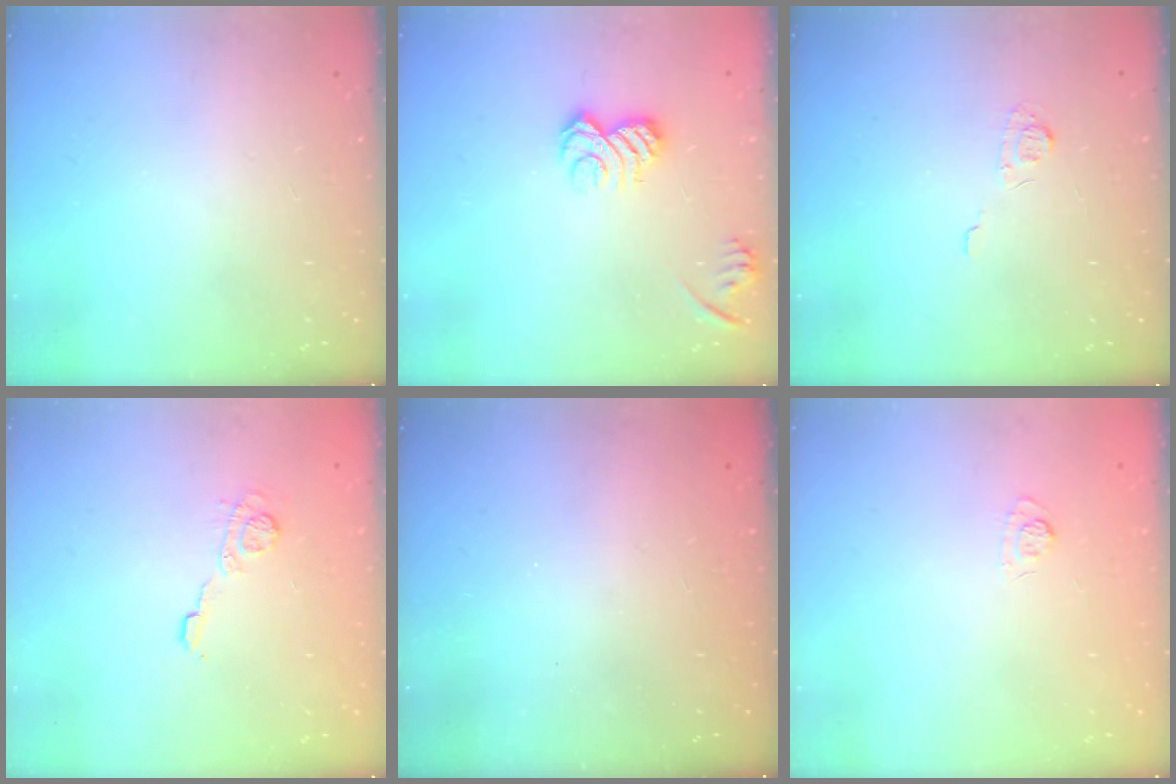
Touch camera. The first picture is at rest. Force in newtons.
{"total": 11.6, "press": 11.5, "slide": 1.3}
{"total": 4.7, "press": 4.6, "slide": 0.6}
{"total": 6.2, "press": 6.2, "slide": 0.9}
{"total": 2.6, "press": 2.4, "slide": 0.8}
{"total": 2.2, "press": 1.8, "slide": 1.3}